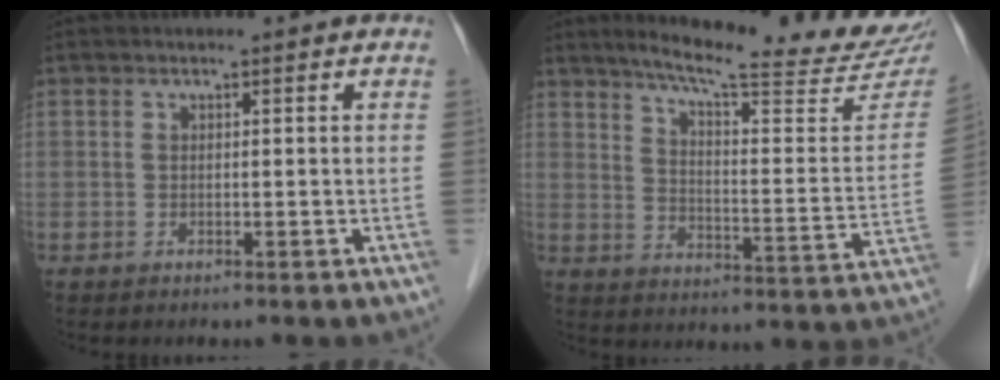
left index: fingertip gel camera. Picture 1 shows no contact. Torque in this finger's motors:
{"motor_torque": [-0.62, -1.44, 0.23, 0.06]}